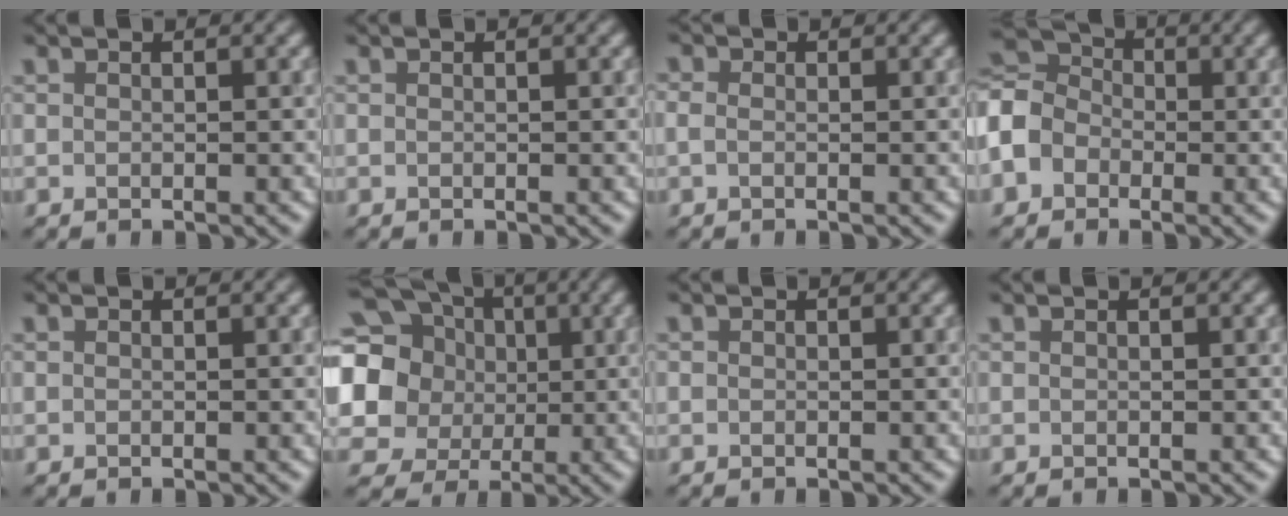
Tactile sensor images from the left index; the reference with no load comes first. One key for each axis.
{"total": 0.0}
{"total": 0.9, "fx": -0.1, "fy": 0.6, "fz": 0.6, "tx": -0.018, "ty": 0.000, "tz": -0.008}
{"total": 6.3, "fx": -1.6, "fy": 5.3, "fz": 3.1, "tx": -0.080, "ty": 0.006, "tz": -0.046}
{"total": 0.0}
{"total": 16.6, "fx": 3.0, "fy": 15.0, "fz": 6.2, "tx": -0.181, "ty": 0.020, "tz": 0.019}
{"total": 0.0}
{"total": 0.0}